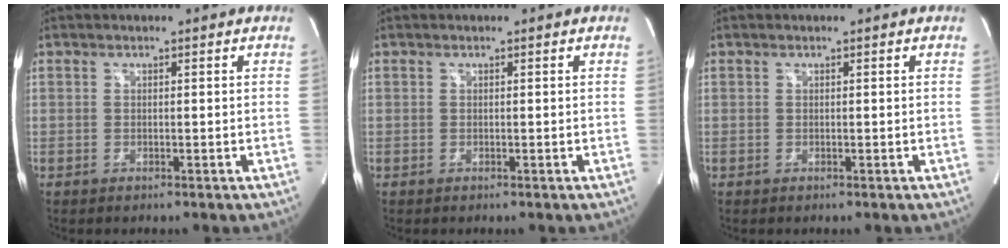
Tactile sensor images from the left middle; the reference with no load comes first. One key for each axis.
{"total": 0.0}
{"total": 0.0}